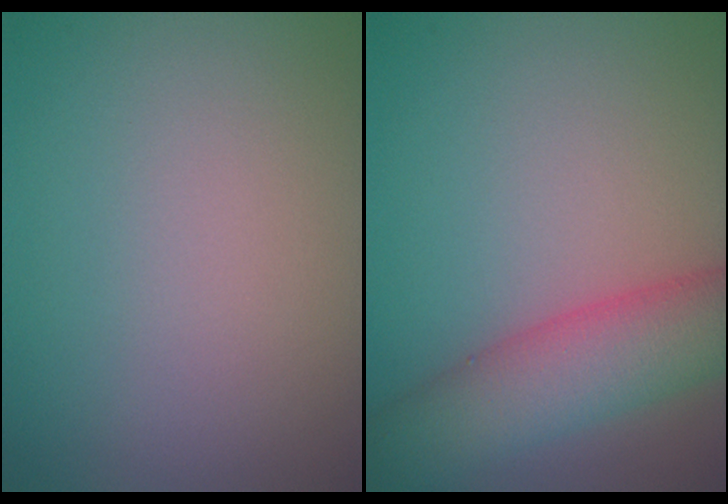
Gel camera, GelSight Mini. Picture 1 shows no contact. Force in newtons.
{"total": 6.4, "press": 6.4, "slide": 0.4}